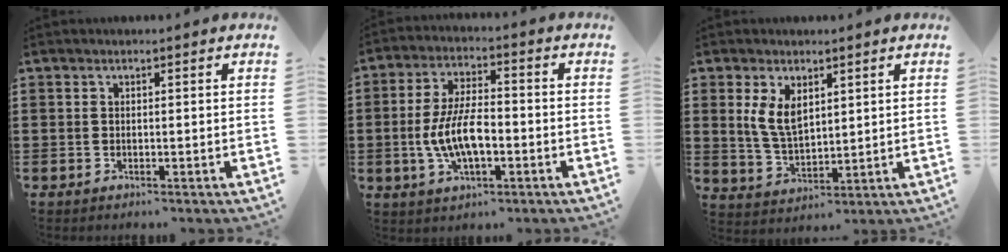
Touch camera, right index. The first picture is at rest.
{"total": 8.9, "force": [-2.0, 3.7, 7.8], "torque": [-0.175, -0.004, -0.043]}
{"total": 5.9, "force": [2.1, 3.2, 4.4], "torque": [-0.102, 0.005, 0.036]}